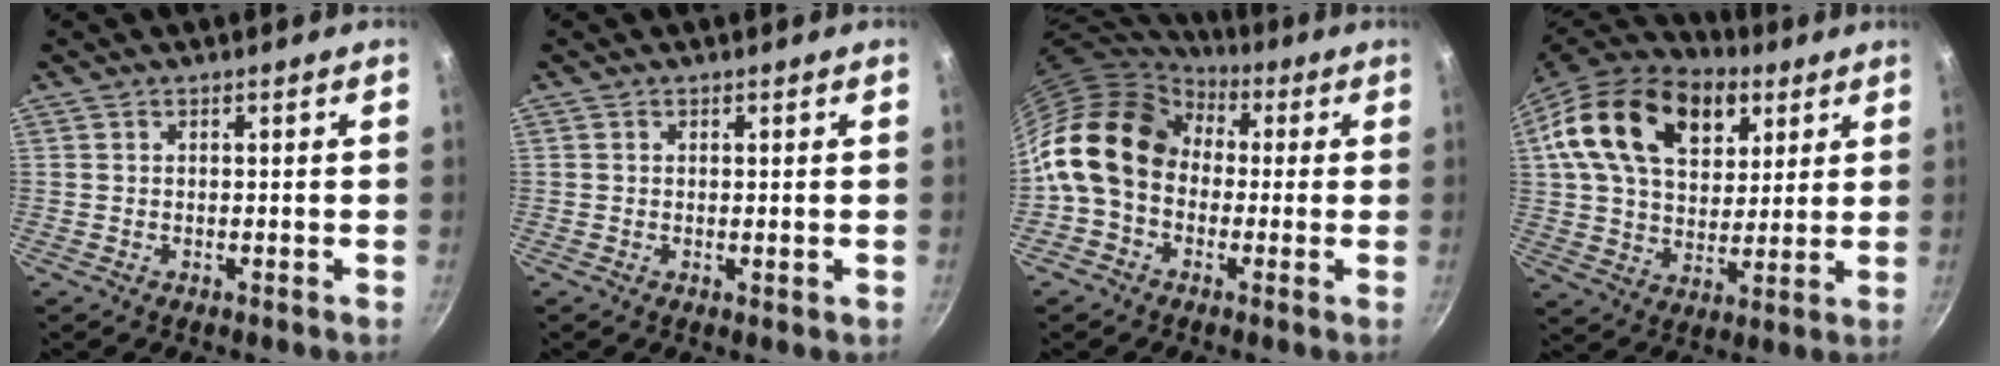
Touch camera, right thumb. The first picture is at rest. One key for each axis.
{"total": 0.7, "fx": 0.1, "fy": 0.3, "fz": 0.6, "tx": -0.010, "ty": -0.001, "tz": 0.001}
{"total": 16.6, "fx": 1.5, "fy": 13.0, "fz": 10.2, "tx": -0.168, "ty": 0.037, "tz": 0.007}
{"total": 22.4, "fx": 10.1, "fy": 14.1, "fz": 14.1, "tx": -0.214, "ty": -0.016, "tz": 0.170}